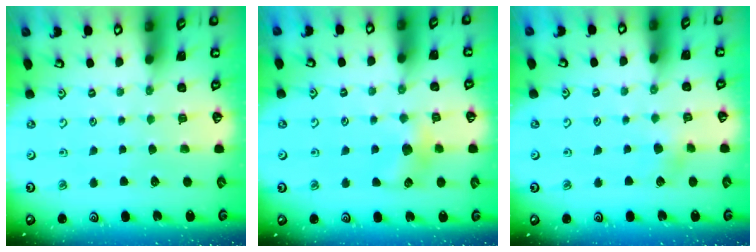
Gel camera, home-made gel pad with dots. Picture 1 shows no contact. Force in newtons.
{"total": 7.9, "press": 7.9, "slide": 0.8}
{"total": 3.6, "press": 3.6, "slide": 0.7}